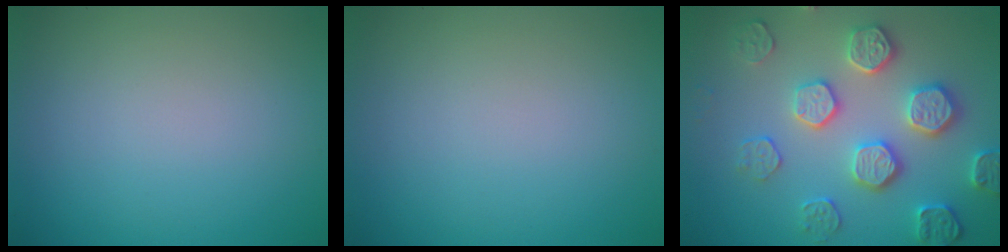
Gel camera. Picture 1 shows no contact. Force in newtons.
{"total": 0.0}
{"total": 4.9, "press": 4.7, "slide": 1.3}